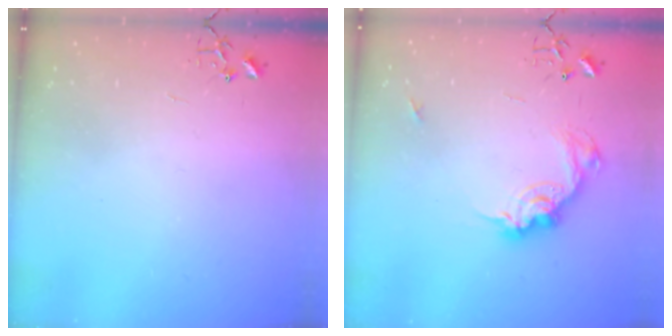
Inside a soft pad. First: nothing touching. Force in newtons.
{"total": 14.4, "press": 14.3, "slide": 1.1}